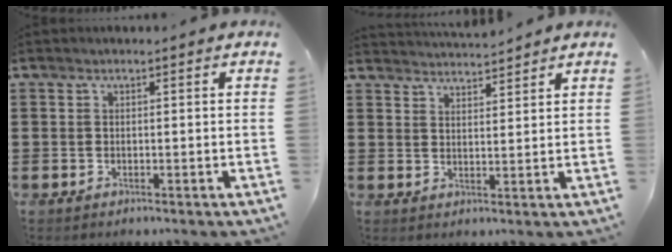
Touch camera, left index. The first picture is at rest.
{"total": 3.4, "force": [3.4, -0.1, 0.1], "torque": [-0.011, -0.012, 0.063]}